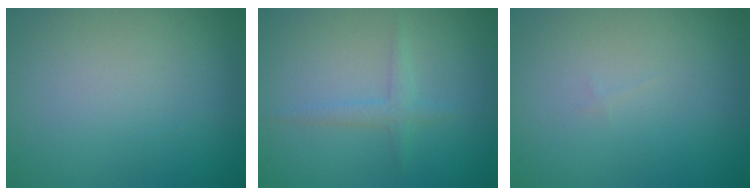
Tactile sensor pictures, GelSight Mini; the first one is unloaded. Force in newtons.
{"total": 1.4, "press": 1.4, "slide": 0.0}
{"total": 0.0}